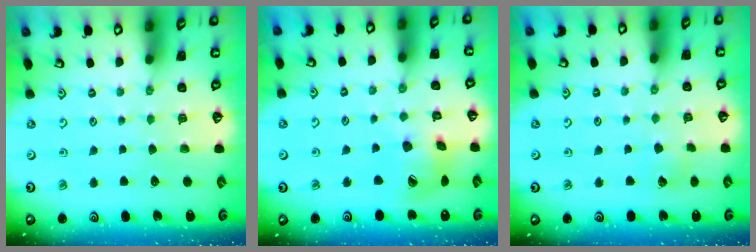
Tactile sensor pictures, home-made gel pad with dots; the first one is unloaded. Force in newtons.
{"total": 13.4, "press": 13.3, "slide": 1.8}
{"total": 3.6, "press": 3.6, "slide": 0.4}